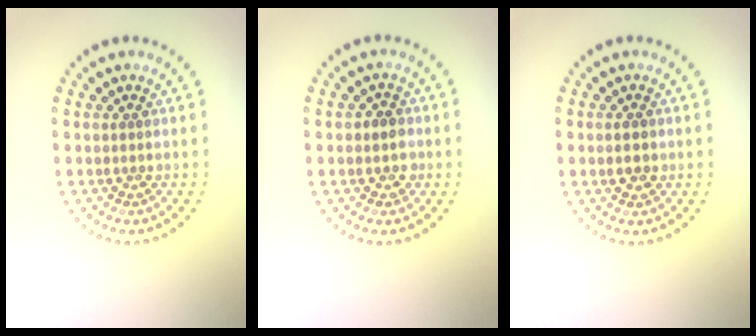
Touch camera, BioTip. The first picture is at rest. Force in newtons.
{"total": 1.8, "press": 1.7, "slide": 0.5}
{"total": 2.1, "press": 2.1, "slide": 0.0}